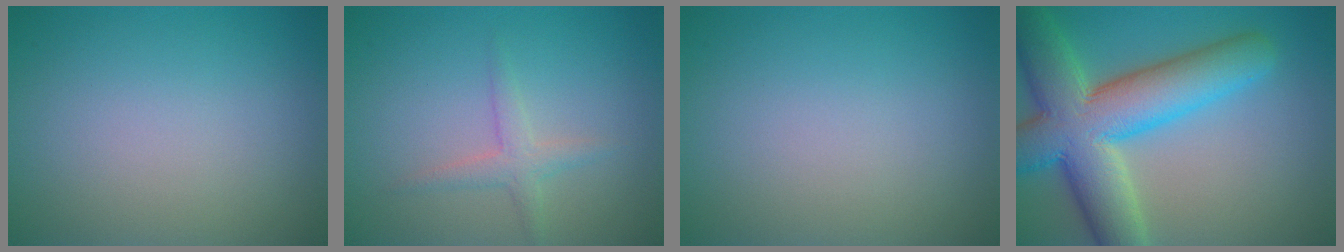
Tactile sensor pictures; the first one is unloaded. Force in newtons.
{"total": 1.9, "press": 1.9, "slide": 0.1}
{"total": 0.0}
{"total": 11.4, "press": 11.4, "slide": 0.7}